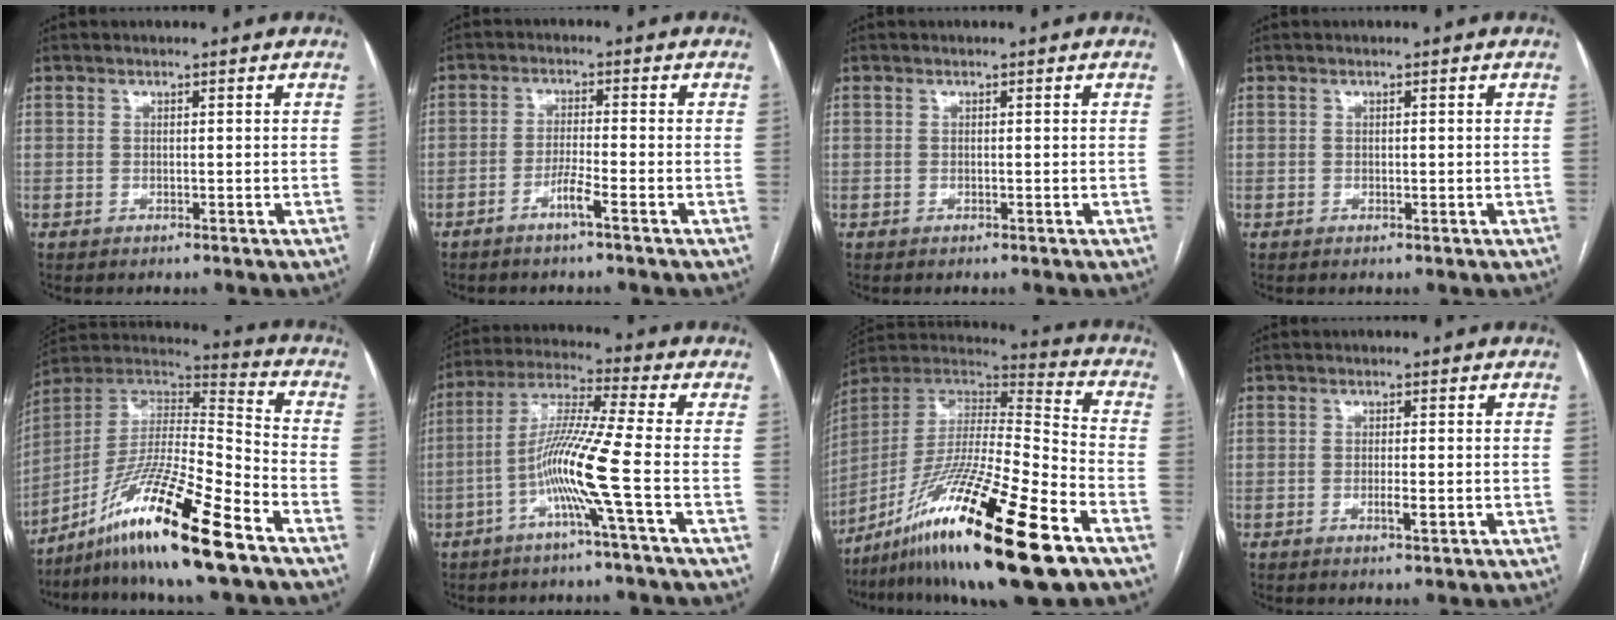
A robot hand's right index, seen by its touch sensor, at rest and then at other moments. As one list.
[{"total": 3.1, "force": [-1.9, -0.4, 2.4], "torque": [-0.049, -0.003, -0.040]}, {"total": 0.0}, {"total": 0.0}, {"total": 18.1, "force": [-11.7, 0.3, 13.8], "torque": [-0.271, -0.012, -0.213]}, {"total": 10.7, "force": [-3.6, -2.0, 9.8], "torque": [-0.194, 0.003, -0.075]}, {"total": 25.9, "force": [-14.7, 2.2, 21.2], "torque": [-0.369, -0.032, -0.259]}, {"total": 2.0, "force": [-0.6, 0.2, 1.9], "torque": [-0.036, -0.004, -0.009]}]